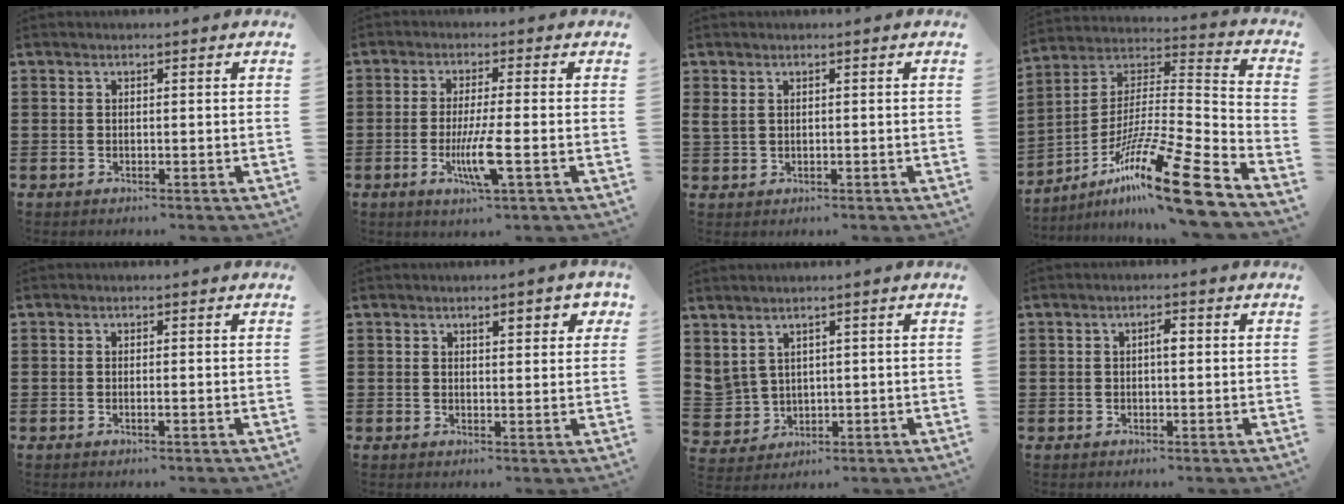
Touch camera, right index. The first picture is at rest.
{"total": 6.8, "force": [-2.0, 0.5, 6.5], "torque": [-0.136, -0.025, -0.040]}
{"total": 1.2, "force": [0.6, 0.5, 0.8], "torque": [-0.020, 0.001, 0.012]}
{"total": 18.2, "force": [-12.7, 1.0, 13.1], "torque": [-0.210, 0.031, -0.224]}
{"total": 0.6, "force": [-0.3, -0.1, 0.5], "torque": [-0.008, -0.004, -0.006]}
{"total": 2.8, "force": [1.5, 0.8, 2.2], "torque": [-0.029, 0.001, 0.020]}
{"total": 2.5, "force": [1.8, 1.8, 0.0], "torque": [-0.016, -0.001, 0.034]}
{"total": 1.8, "force": [0.0, 0.5, 1.7], "torque": [-0.032, 0.002, -0.001]}